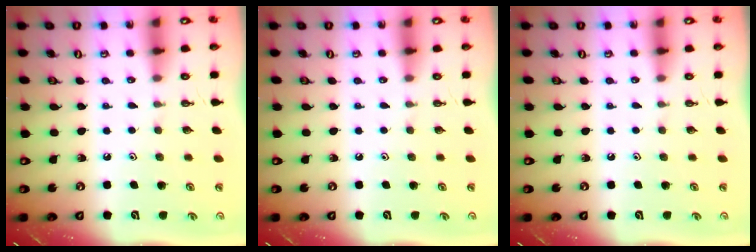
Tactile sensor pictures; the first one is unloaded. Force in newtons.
{"total": 0.0}
{"total": 0.0}